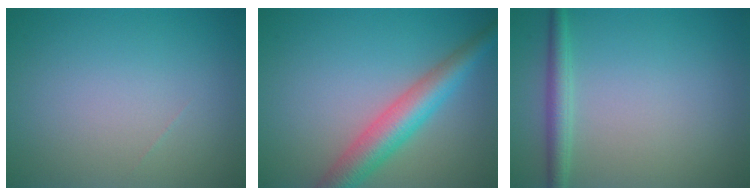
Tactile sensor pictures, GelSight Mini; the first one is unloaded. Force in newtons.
{"total": 5.4, "press": 5.4, "slide": 0.2}
{"total": 2.2, "press": 2.2, "slide": 0.1}